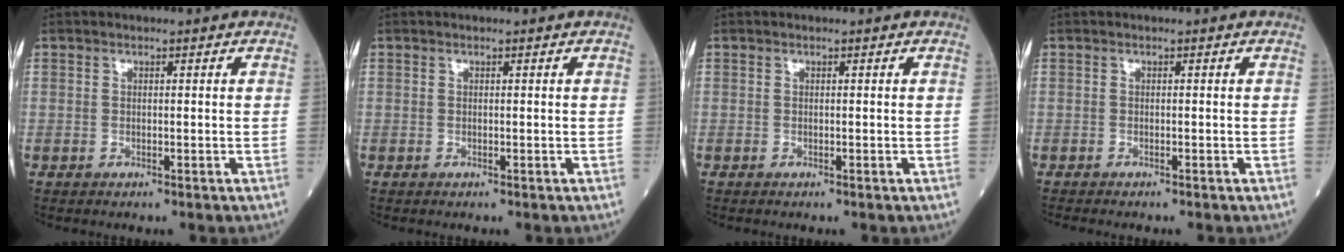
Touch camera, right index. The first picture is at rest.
{"total": 0.0}
{"total": 0.0}
{"total": 3.4, "force": [-3.0, 0.4, 1.6], "torque": [-0.021, -0.007, -0.037]}